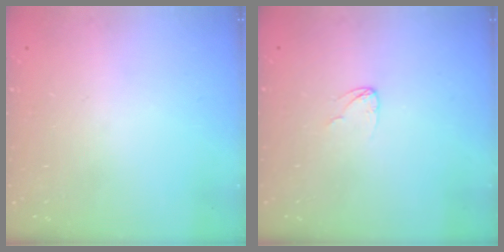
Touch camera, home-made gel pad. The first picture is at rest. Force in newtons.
{"total": 2.7, "press": 2.7, "slide": 0.1}